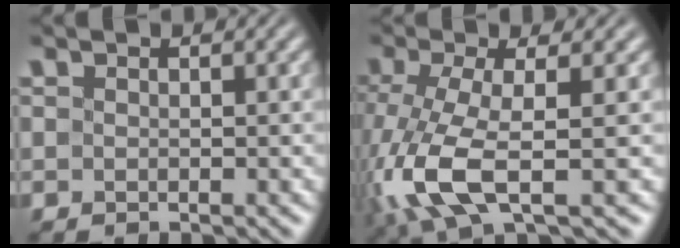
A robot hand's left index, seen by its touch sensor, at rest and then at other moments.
{"total": 7.6, "force": [-2.1, 2.6, 6.8], "torque": [-0.169, -0.010, -0.047]}